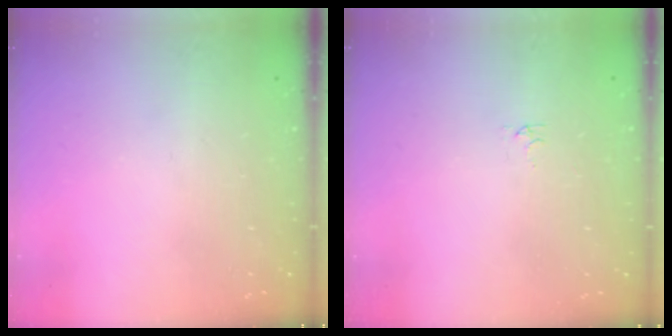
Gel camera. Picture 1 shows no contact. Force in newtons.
{"total": 2.9, "press": 2.9, "slide": 0.5}